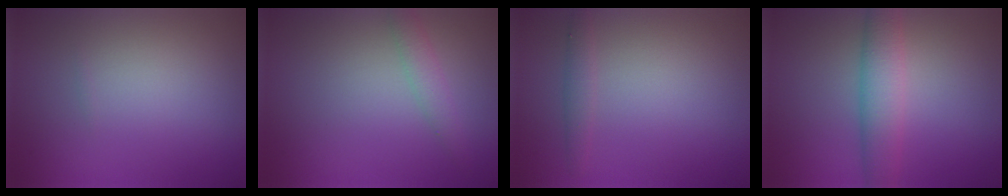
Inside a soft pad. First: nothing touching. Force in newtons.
{"total": 1.7, "press": 1.7, "slide": 0.1}
{"total": 1.3, "press": 1.3, "slide": 0.2}
{"total": 4.2, "press": 4.2, "slide": 0.2}